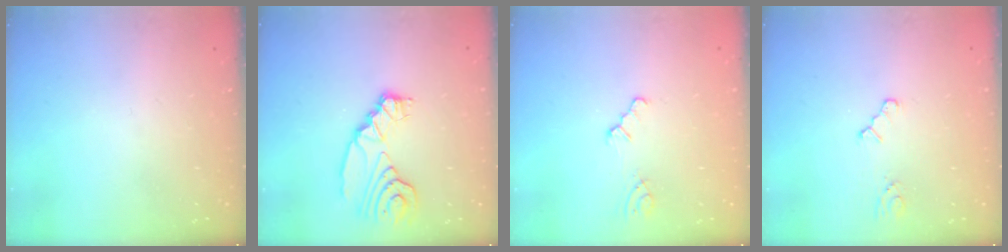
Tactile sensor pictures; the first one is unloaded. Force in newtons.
{"total": 9.3, "press": 9.3, "slide": 0.8}
{"total": 1.2, "press": 1.1, "slide": 0.2}
{"total": 2.3, "press": 2.3, "slide": 0.3}